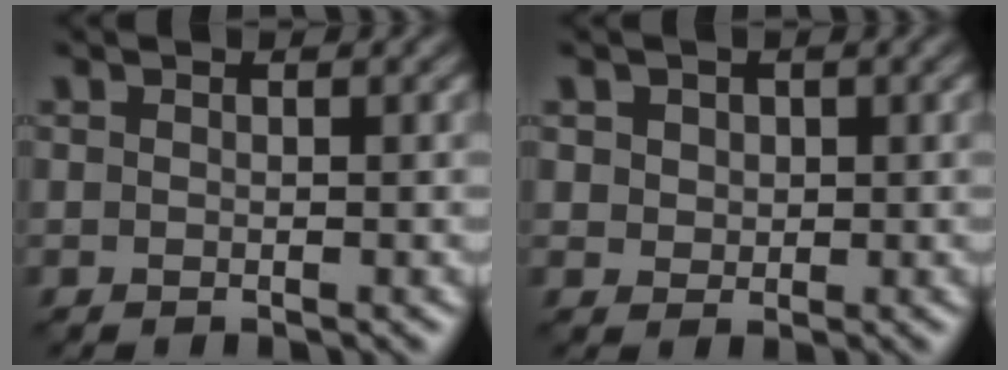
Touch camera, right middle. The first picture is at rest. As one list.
[{"total": 2.3, "force": [1.1, 1.8, 0.9], "torque": [-0.026, 0.008, 0.024]}]